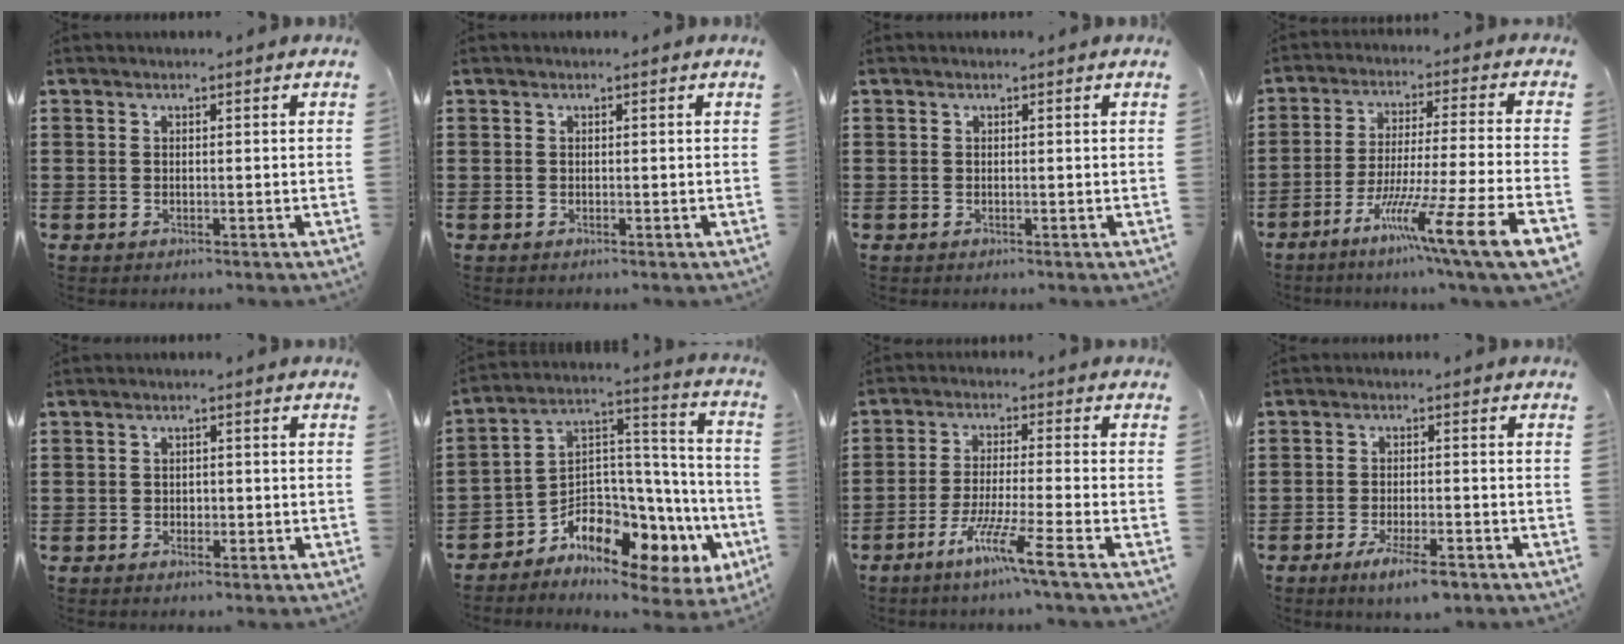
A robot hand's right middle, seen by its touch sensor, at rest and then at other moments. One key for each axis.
{"total": 0.0}
{"total": 0.0}
{"total": 12.4, "fx": -8.1, "fy": -0.8, "fz": 9.4, "tx": -0.162, "ty": -0.007, "tz": -0.150}
{"total": 1.1, "fx": -0.5, "fy": 0.7, "fz": 0.7, "tx": -0.016, "ty": -0.002, "tz": -0.010}
{"total": 7.5, "fx": -5.9, "fy": 3.5, "fz": 3.0, "tx": -0.071, "ty": -0.028, "tz": -0.113}
{"total": 7.9, "fx": -5.3, "fy": -0.6, "fz": 5.8, "tx": -0.114, "ty": -0.016, "tz": -0.101}
{"total": 4.9, "fx": -3.2, "fy": 0.9, "fz": 3.6, "tx": -0.070, "ty": -0.005, "tz": -0.055}